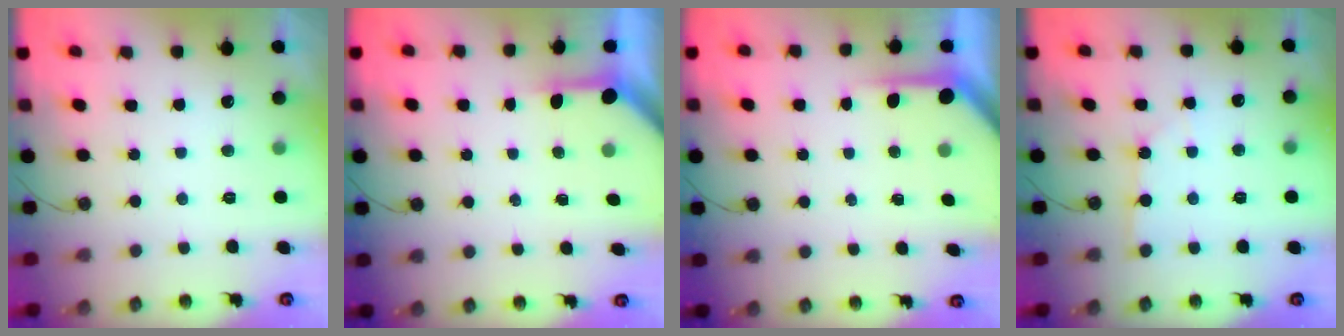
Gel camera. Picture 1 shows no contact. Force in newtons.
{"total": 3.3, "press": 3.3, "slide": 0.4}
{"total": 3.5, "press": 3.5, "slide": 0.4}
{"total": 1.8, "press": 1.8, "slide": 0.3}